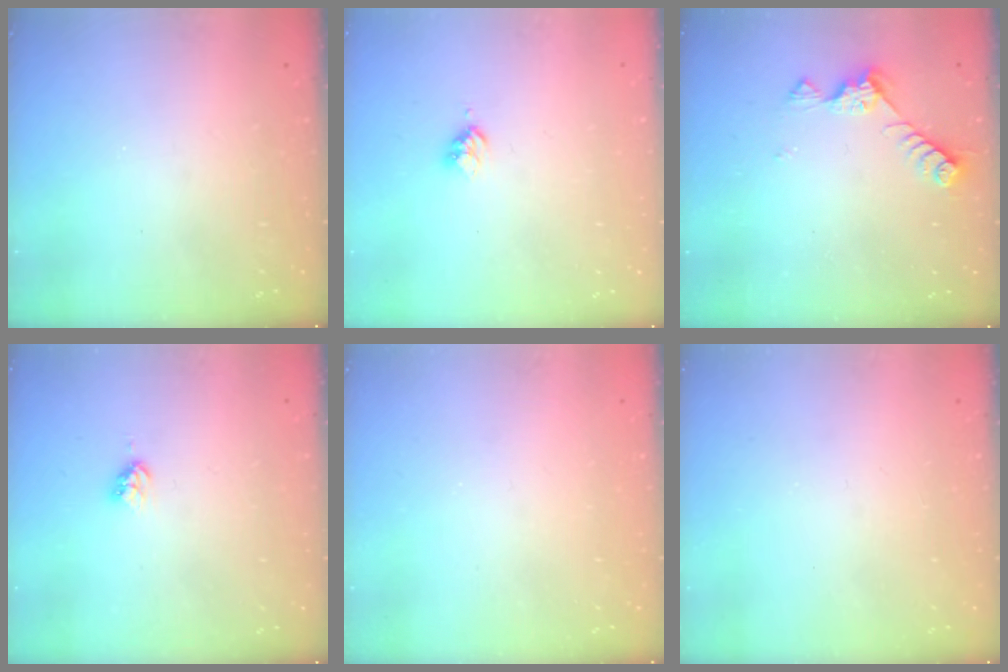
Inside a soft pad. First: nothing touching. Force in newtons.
{"total": 3.0, "press": 2.9, "slide": 0.4}
{"total": 6.3, "press": 6.2, "slide": 0.6}
{"total": 3.2, "press": 3.2, "slide": 0.5}
{"total": 0.0}
{"total": 0.0}